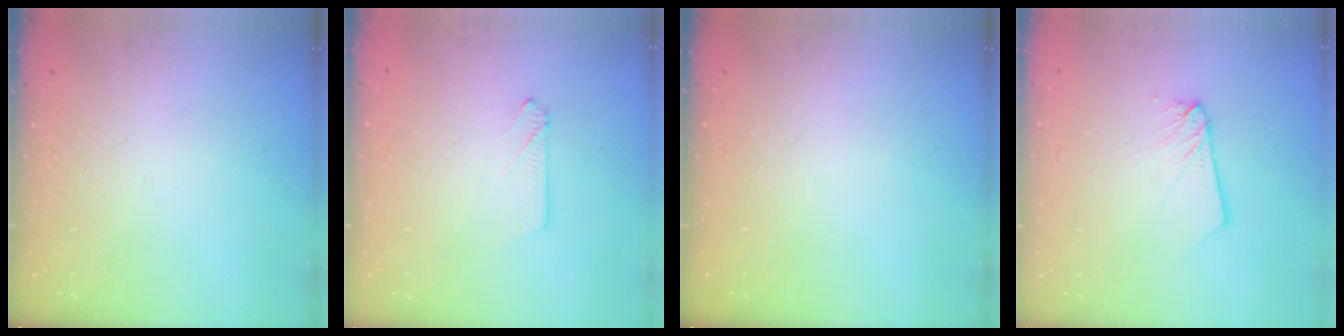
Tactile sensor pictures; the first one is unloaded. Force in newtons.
{"total": 2.1, "press": 2.1, "slide": 0.2}
{"total": 0.0}
{"total": 2.0, "press": 2.0, "slide": 0.2}